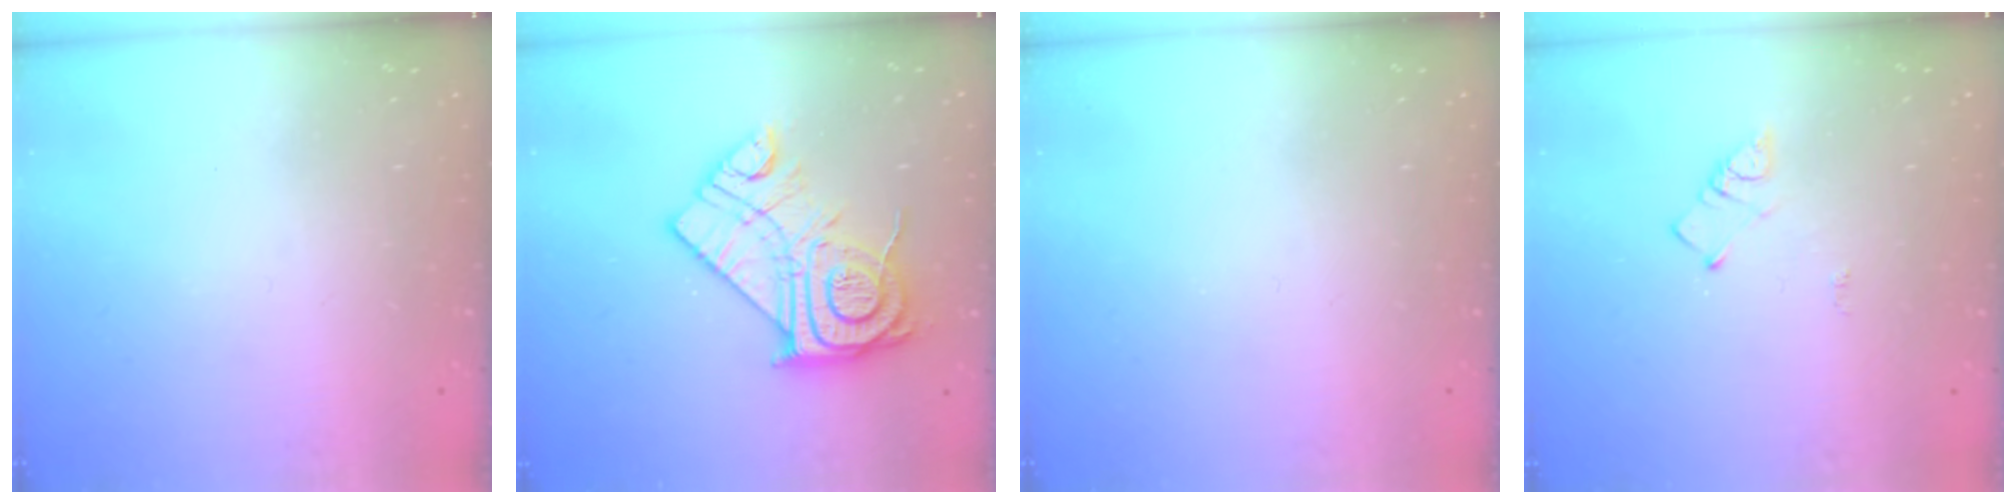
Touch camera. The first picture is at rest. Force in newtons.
{"total": 17.4, "press": 17.4, "slide": 1.3}
{"total": 0.0}
{"total": 3.5, "press": 3.5, "slide": 0.6}